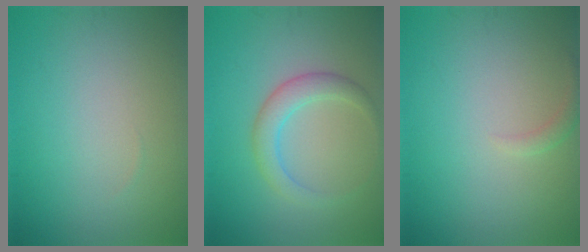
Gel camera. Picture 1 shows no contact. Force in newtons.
{"total": 2.8, "press": 2.8, "slide": 0.2}
{"total": 1.0, "press": 1.0, "slide": 0.1}